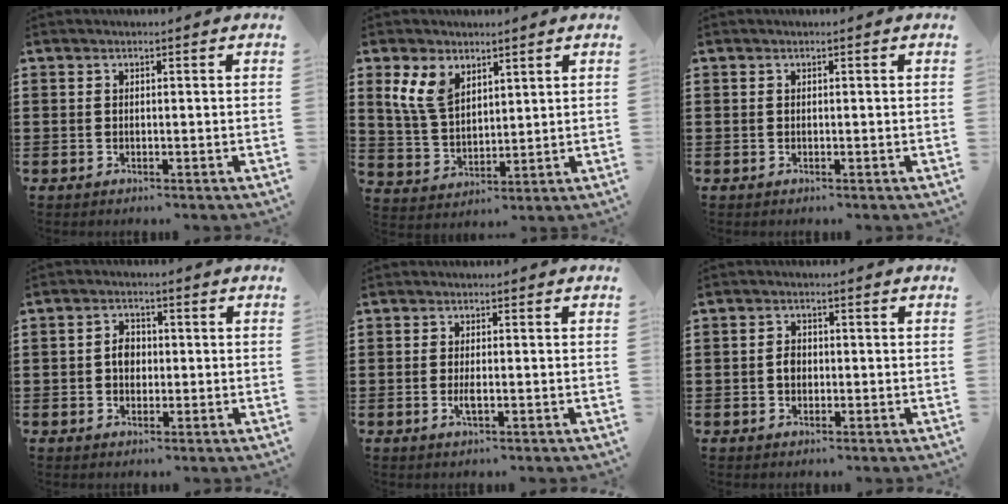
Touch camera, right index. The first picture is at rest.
{"total": 7.0, "force": [3.9, 4.1, 4.1], "torque": [-0.112, -0.001, 0.071]}
{"total": 0.0}
{"total": 3.0, "force": [-0.2, 2.2, 2.1], "torque": [-0.043, 0.008, -0.005]}
{"total": 1.8, "force": [-0.4, 0.3, 1.7], "torque": [-0.039, -0.006, -0.009]}
{"total": 1.9, "force": [-0.3, 1.4, 1.2], "torque": [-0.025, 0.006, -0.007]}